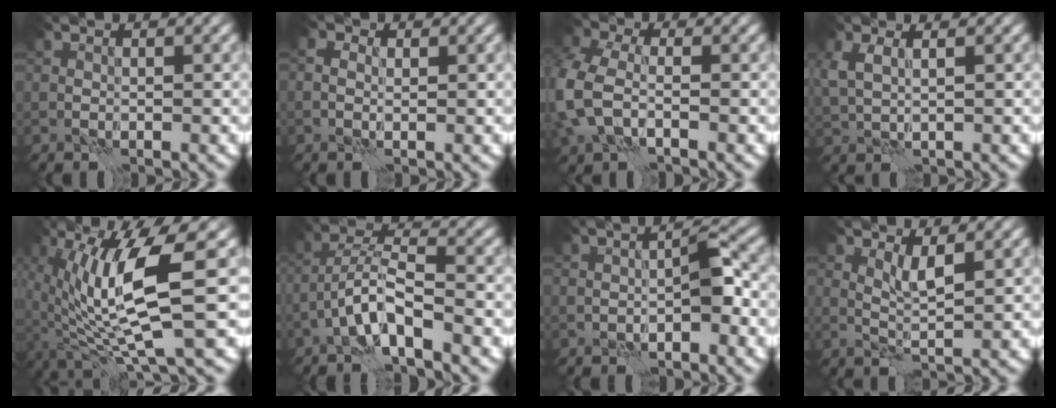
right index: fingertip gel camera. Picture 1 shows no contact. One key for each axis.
{"total": 1.2, "fx": 0.2, "fy": 0.8, "fz": 0.8, "tx": -0.013, "ty": 0.008, "tz": -0.003}
{"total": 6.4, "fx": -1.4, "fy": 4.2, "fz": 4.5, "tx": -0.139, "ty": -0.002, "tz": -0.036}
{"total": 2.4, "fx": 1.7, "fy": 0.4, "fz": 1.6, "tx": -0.038, "ty": 0.004, "tz": 0.037}
{"total": 8.8, "fx": 1.1, "fy": 1.1, "fz": 8.6, "tx": -0.150, "ty": -0.009, "tz": 0.024}
{"total": 4.4, "fx": -2.7, "fy": 0.5, "fz": 3.4, "tx": -0.063, "ty": 0.016, "tz": -0.058}
{"total": 2.4, "fx": -0.5, "fy": 0.4, "fz": 2.4, "tx": -0.034, "ty": 0.012, "tz": -0.013}
{"total": 2.0, "fx": 1.5, "fy": -0.5, "fz": 1.2, "tx": -0.022, "ty": -0.002, "tz": 0.030}